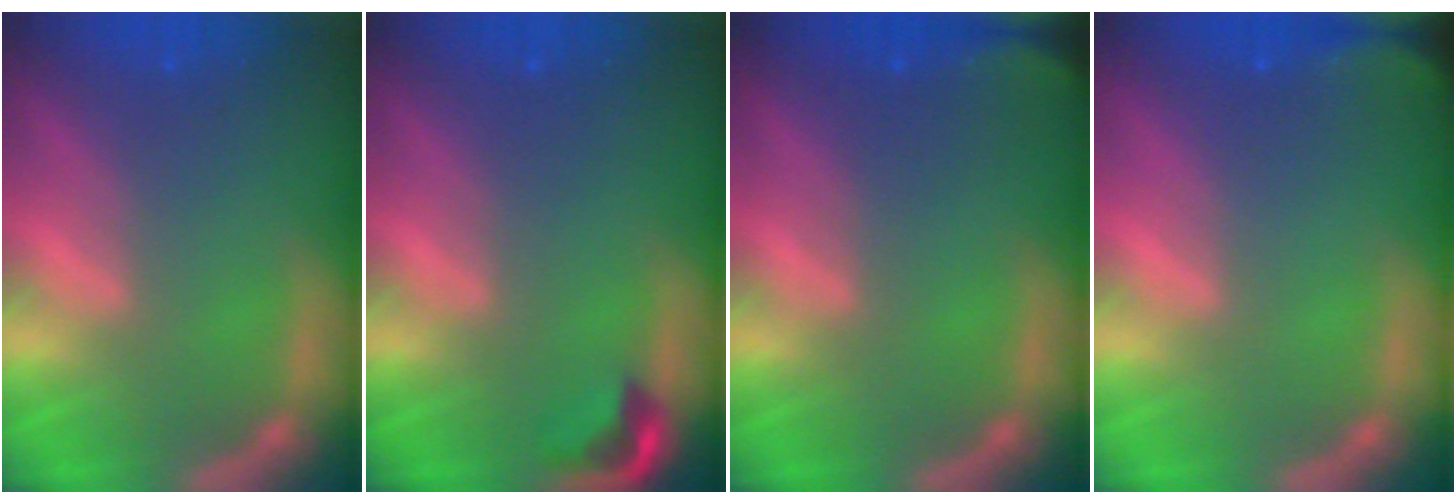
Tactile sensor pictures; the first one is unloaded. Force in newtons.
{"total": 1.9}
{"total": 2.9}
{"total": 4.0}